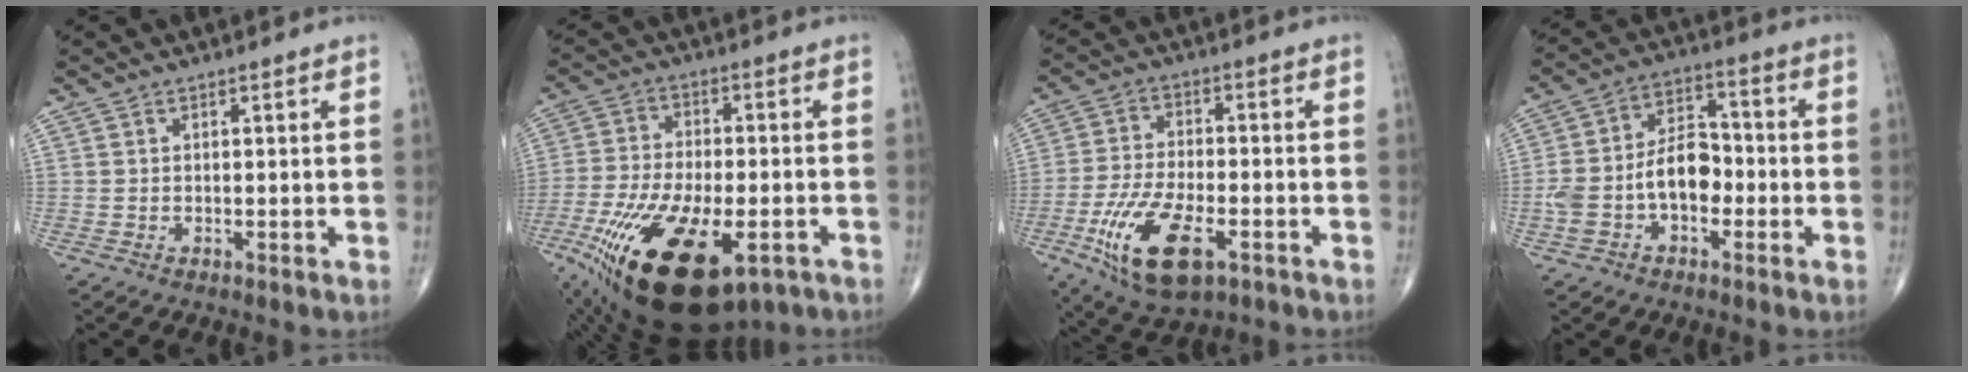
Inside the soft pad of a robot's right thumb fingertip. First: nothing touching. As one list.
[{"total": 23.0, "force": [-10.3, 10.3, 17.8], "torque": [-0.350, -0.003, -0.161]}, {"total": 15.0, "force": [-6.2, 6.6, 12.0], "torque": [-0.235, 0.006, -0.105]}, {"total": 12.1, "force": [-2.7, 7.5, 9.1], "torque": [-0.164, 0.047, -0.056]}]